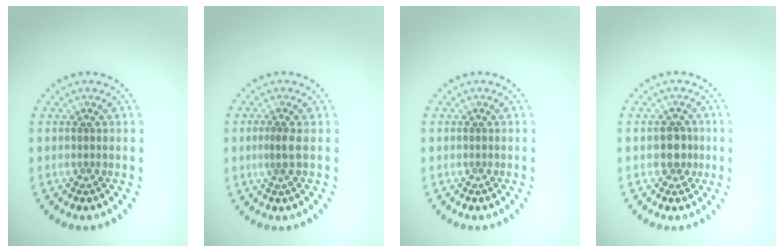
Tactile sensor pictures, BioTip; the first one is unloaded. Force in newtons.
{"total": 1.4, "press": 0.9, "slide": 1.1}
{"total": 0.0}
{"total": 1.9, "press": 1.7, "slide": 0.8}